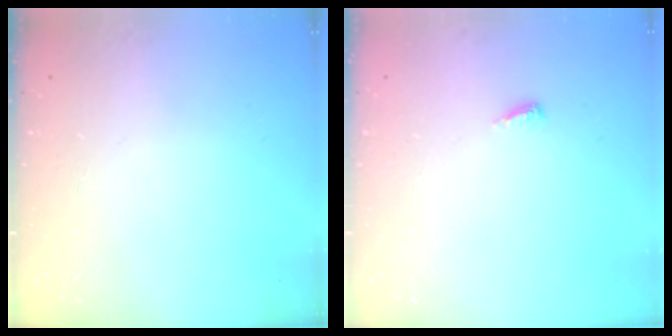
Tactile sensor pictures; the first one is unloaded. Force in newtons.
{"total": 3.8, "press": 3.8, "slide": 0.4}